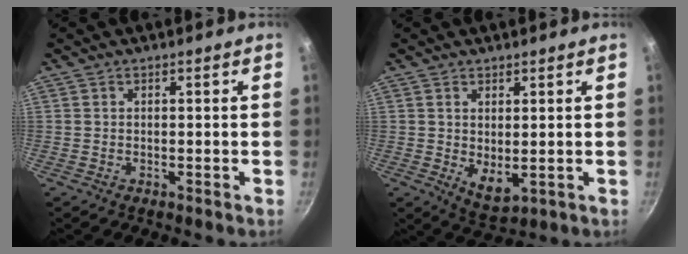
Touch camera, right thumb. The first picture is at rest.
{"total": 5.1, "force": [0.8, 2.6, 4.3], "torque": [-0.065, -0.023, 0.024]}